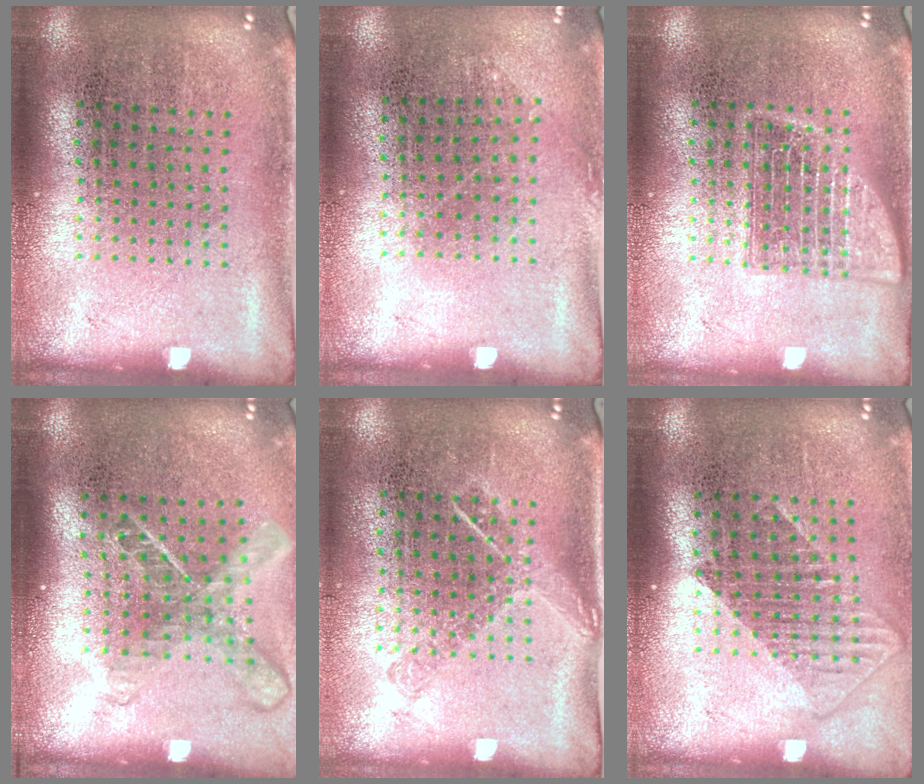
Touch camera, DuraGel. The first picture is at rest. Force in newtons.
{"total": 0.8, "press": 0.6, "slide": 0.6}
{"total": 2.5, "press": 2.5, "slide": 0.4}
{"total": 1.8, "press": 1.4, "slide": 1.1}
{"total": 1.3, "press": 1.0, "slide": 0.8}
{"total": 1.3, "press": 1.1, "slide": 0.7}